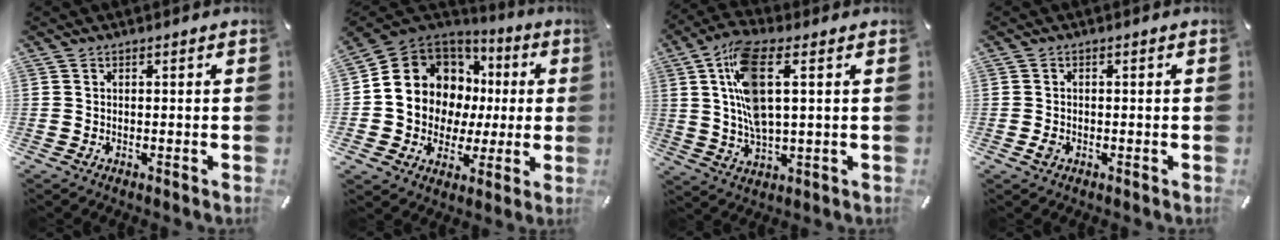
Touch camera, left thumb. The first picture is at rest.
{"total": 11.5, "force": [2.4, 10.9, 2.7], "torque": [-0.061, -0.046, 0.057]}
{"total": 13.1, "force": [3.2, 5.2, 11.6], "torque": [-0.246, -0.008, 0.052]}
{"total": 1.4, "force": [-0.4, 1.1, 0.8], "torque": [-0.013, 0.002, -0.009]}